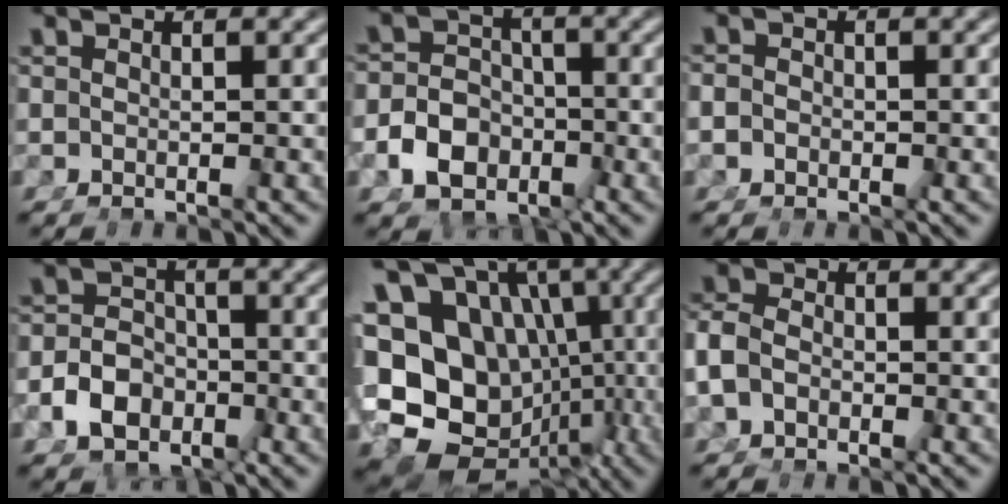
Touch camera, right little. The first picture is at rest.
{"total": 6.8, "force": [-2.9, 5.5, 2.7], "torque": [-0.047, -0.019, -0.049]}
{"total": 1.5, "force": [-0.9, 1.1, 0.5], "torque": [-0.016, -0.011, -0.013]}
{"total": 5.7, "force": [-2.6, 4.5, 2.3], "torque": [-0.038, -0.016, -0.043]}
{"total": 22.5, "force": [-3.3, 18.3, 12.6], "torque": [-0.249, -0.087, -0.037]}
{"total": 3.2, "force": [-0.8, 2.5, 1.8], "torque": [-0.053, -0.014, -0.008]}